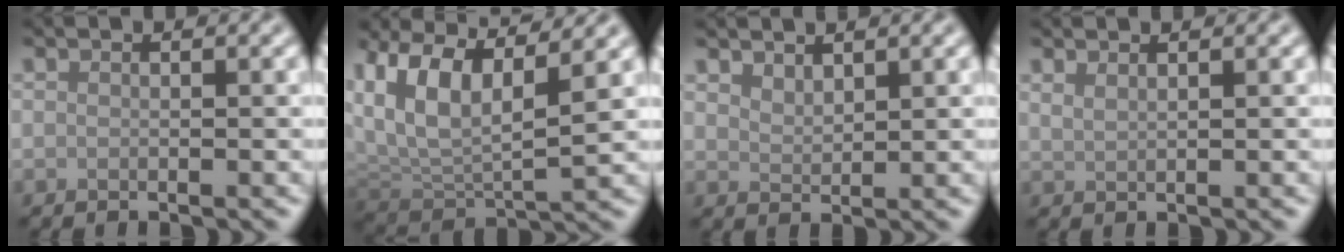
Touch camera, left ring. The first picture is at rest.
{"total": 8.7, "force": [4.1, 4.0, 6.6], "torque": [-0.128, 0.020, 0.072]}
{"total": 1.7, "force": [1.5, 0.5, 0.5], "torque": [-0.011, -0.002, 0.032]}
{"total": 1.3, "force": [1.1, 0.4, 0.6], "torque": [-0.006, -0.001, 0.018]}